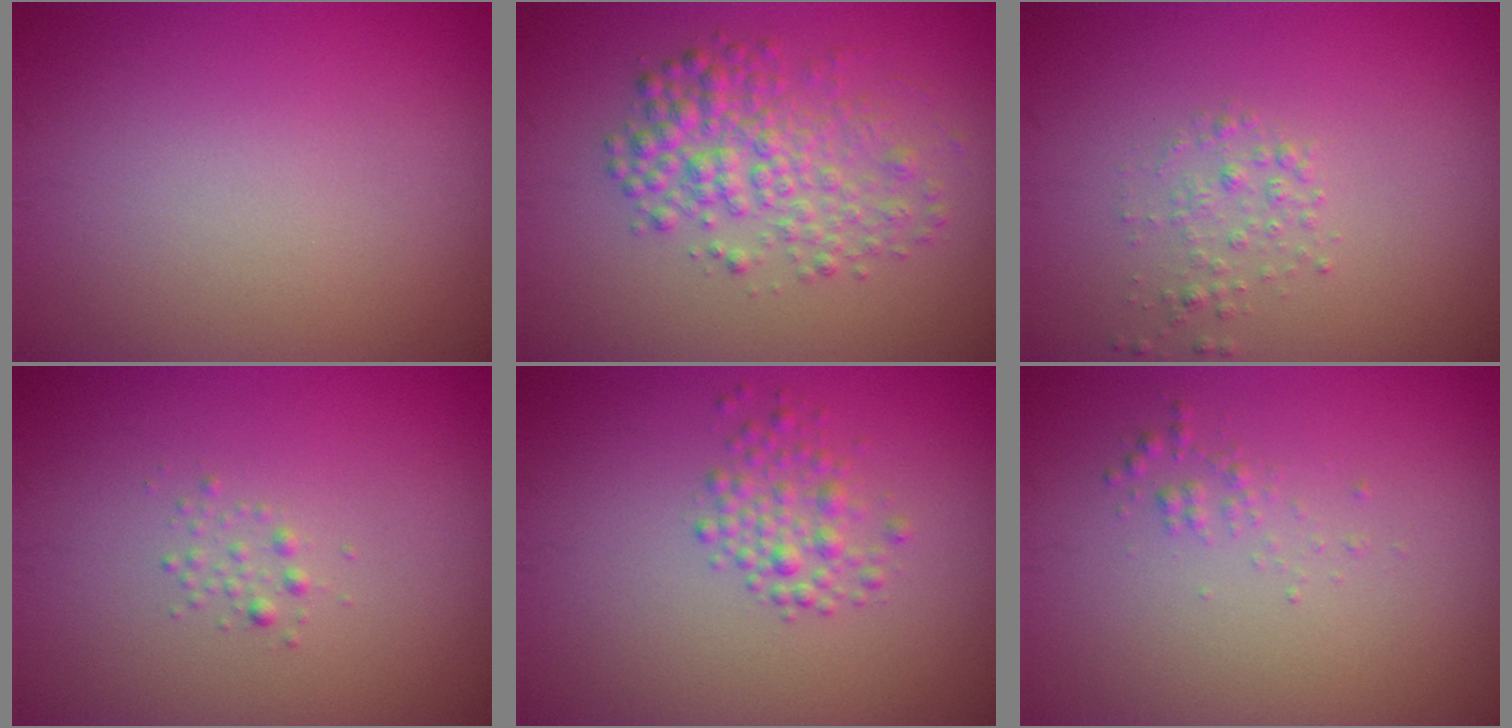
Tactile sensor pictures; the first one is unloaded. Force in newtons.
{"total": 4.3, "press": 4.3, "slide": 0.1}
{"total": 1.4, "press": 1.4, "slide": 0.0}
{"total": 0.8, "press": 0.8, "slide": 0.0}
{"total": 2.2, "press": 2.2, "slide": 0.1}
{"total": 0.9, "press": 0.9, "slide": 0.0}